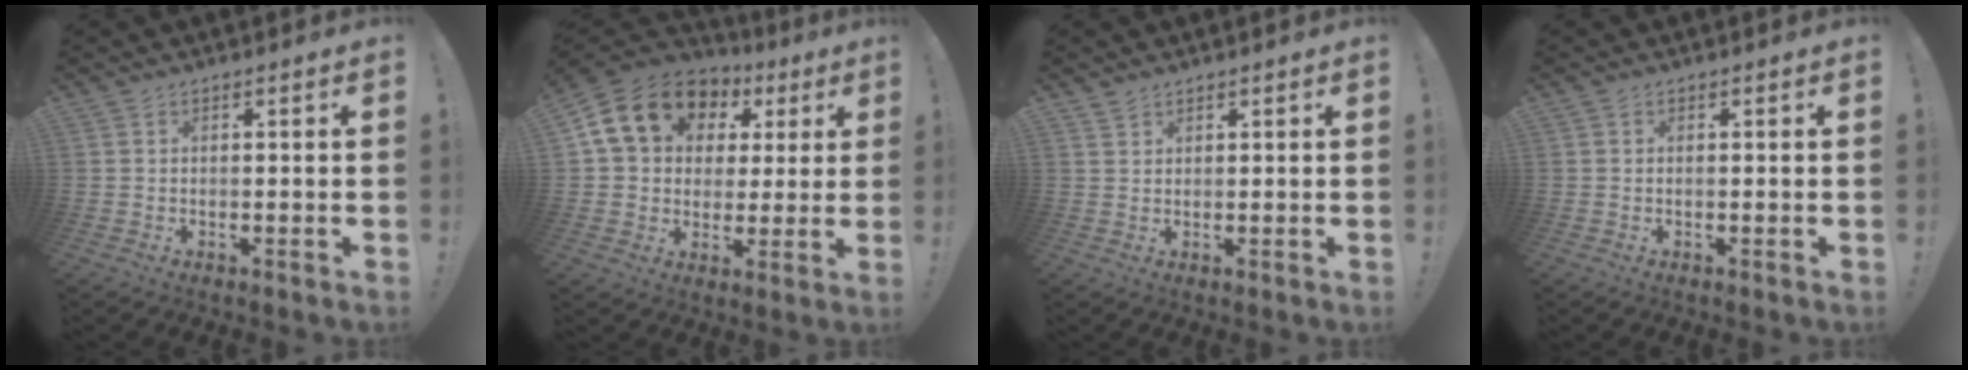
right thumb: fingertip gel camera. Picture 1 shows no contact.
{"total": 17.0, "force": [6.8, 13.0, 8.6], "torque": [-0.136, -0.015, 0.138]}
{"total": 1.6, "force": [1.5, 0.6, 0.2], "torque": [0.004, -0.009, 0.027]}
{"total": 0.0}